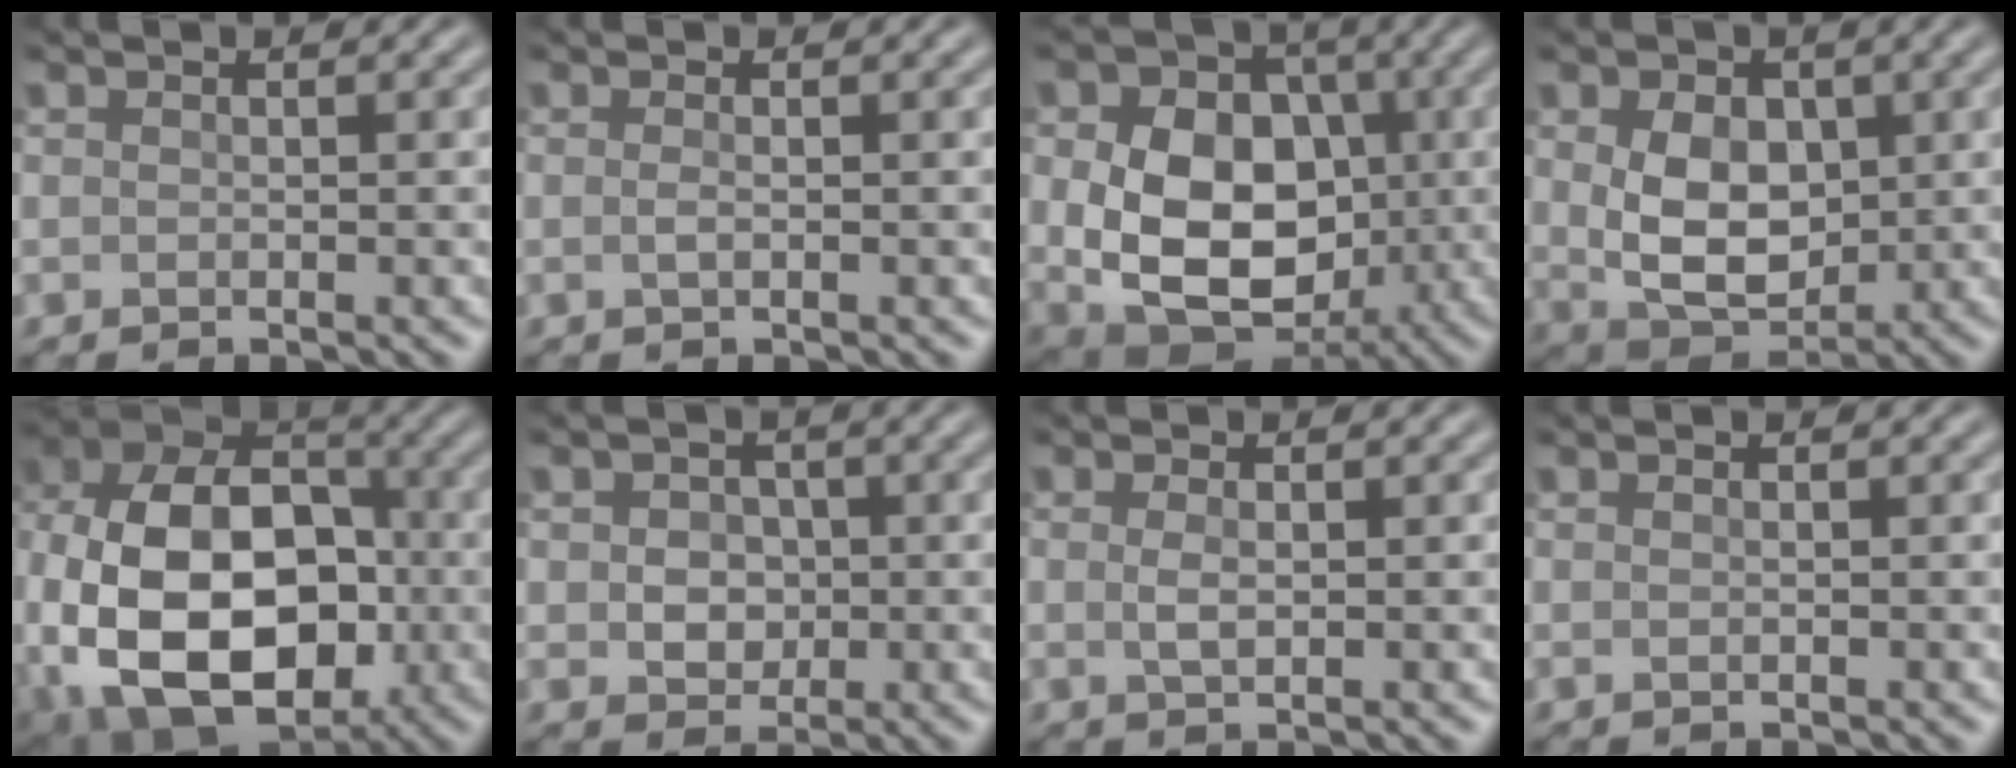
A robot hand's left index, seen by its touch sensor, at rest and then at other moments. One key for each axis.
{"total": 0.8, "fx": -0.1, "fy": 0.2, "fz": 0.7, "tx": -0.017, "ty": -0.001, "tz": -0.003}
{"total": 12.4, "fx": -0.1, "fy": 9.4, "fz": 8.1, "tx": -0.125, "ty": -0.019, "tz": 0.003}
{"total": 6.4, "fx": 0.6, "fy": 4.6, "fz": 4.4, "tx": -0.087, "ty": -0.010, "tz": 0.019}
{"total": 17.8, "fx": -3.0, "fy": 12.3, "fz": 12.5, "tx": -0.221, "ty": -0.026, "tz": -0.034}
{"total": 3.0, "fx": 0.1, "fy": 2.5, "fz": 1.6, "tx": -0.022, "ty": -0.001, "tz": -0.006}
{"total": 1.3, "fx": 0.1, "fy": 0.5, "fz": 1.2, "tx": -0.028, "ty": 0.000, "tz": 0.004}
{"total": 0.0}